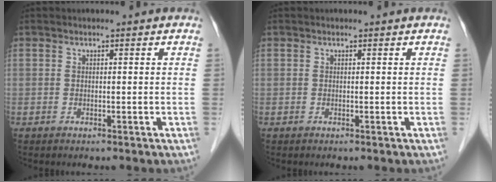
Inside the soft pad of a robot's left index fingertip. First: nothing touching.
{"total": 0.0}